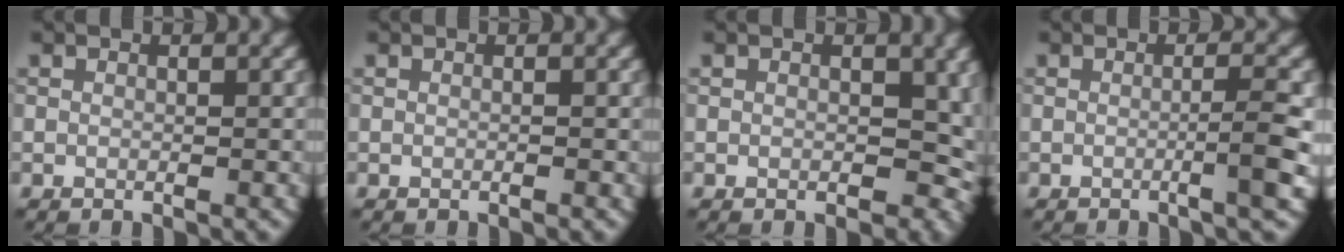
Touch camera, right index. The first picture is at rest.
{"total": 0.0}
{"total": 4.4, "force": [0.0, 3.0, 3.2], "torque": [-0.025, -0.008, 0.004]}
{"total": 3.1, "force": [-0.7, 0.3, 3.0], "torque": [-0.039, 0.007, -0.020]}